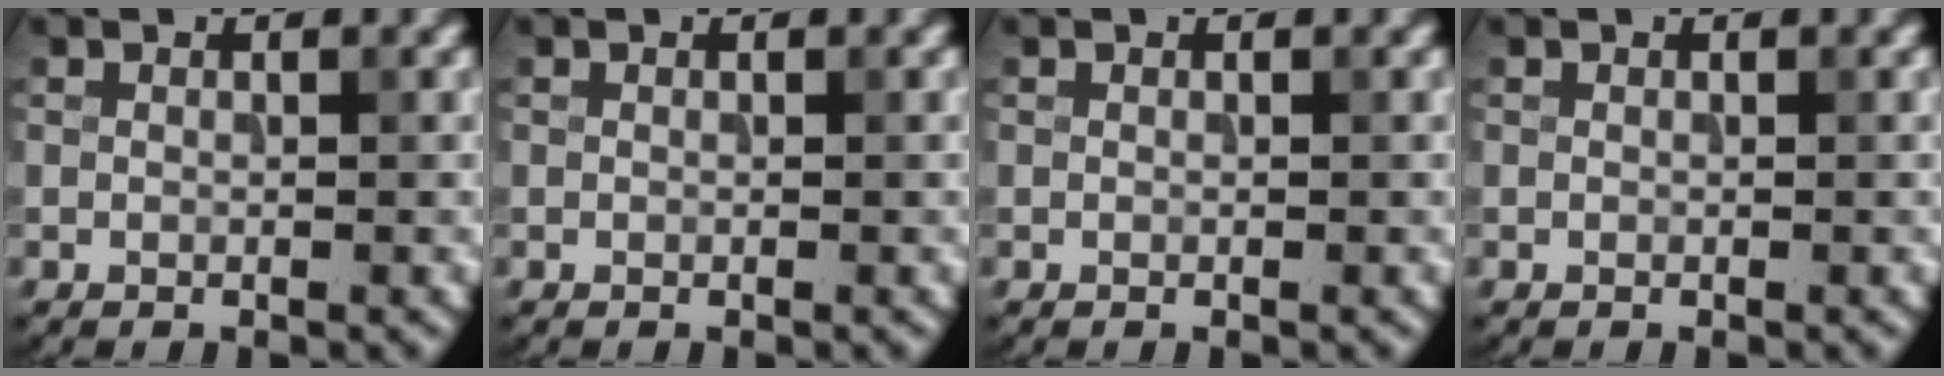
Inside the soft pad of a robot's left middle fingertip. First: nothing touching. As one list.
[{"total": 0.0}, {"total": 0.0}, {"total": 0.0}]